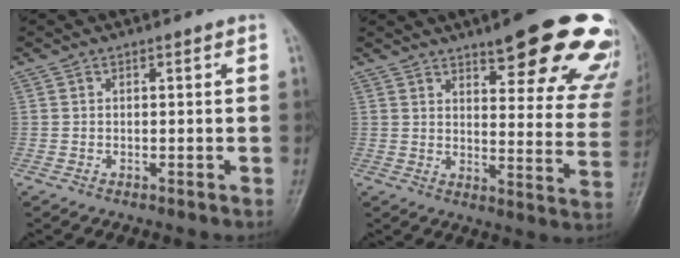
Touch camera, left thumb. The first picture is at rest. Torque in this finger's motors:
{"motor_torque": [1.63, 1.63, 1.45, -1.32, 0.07]}